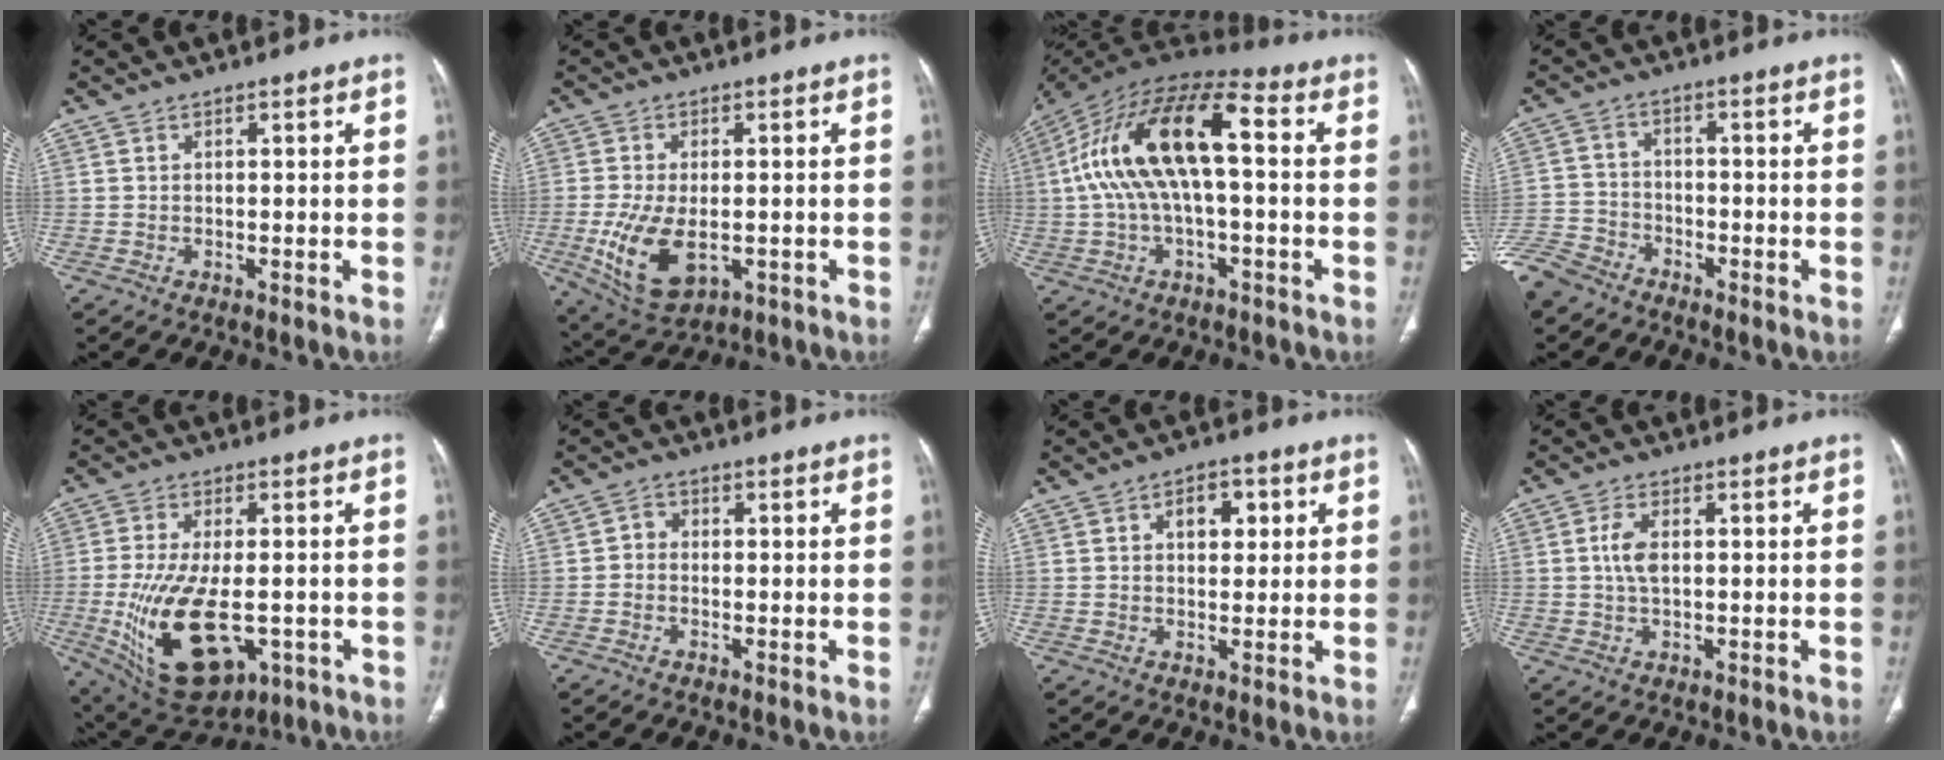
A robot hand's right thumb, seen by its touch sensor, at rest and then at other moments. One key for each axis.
{"total": 11.5, "fx": -2.6, "fy": 6.3, "fz": 9.3, "tx": -0.180, "ty": -0.010, "tz": -0.030}
{"total": 18.4, "fx": 1.4, "fy": 7.9, "fz": 16.6, "tx": -0.320, "ty": 0.053, "tz": 0.017}
{"total": 8.0, "fx": -6.3, "fy": 4.5, "fz": 2.0, "tx": -0.048, "ty": 0.020, "tz": -0.129}
{"total": 18.7, "fx": -4.6, "fy": 9.6, "fz": 15.4, "tx": -0.293, "ty": -0.014, "tz": -0.047}
{"total": 2.0, "fx": -0.4, "fy": 1.7, "fz": 0.9, "tx": -0.003, "ty": 0.007, "tz": -0.014}
{"total": 5.6, "fx": 1.8, "fy": 3.5, "fz": 4.0, "tx": -0.035, "ty": 0.001, "tz": 0.025}
{"total": 3.9, "fx": 0.5, "fy": 2.0, "fz": 3.4, "tx": -0.076, "ty": 0.002, "tz": 0.010}